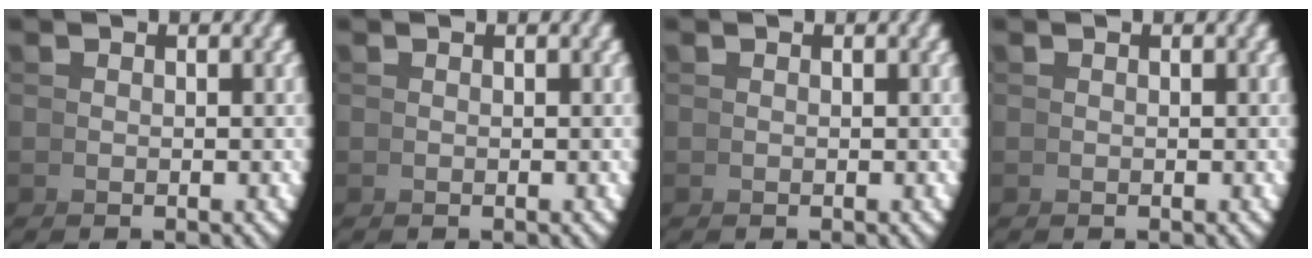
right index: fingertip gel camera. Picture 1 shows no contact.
{"total": 0.0}
{"total": 0.0}
{"total": 0.0}